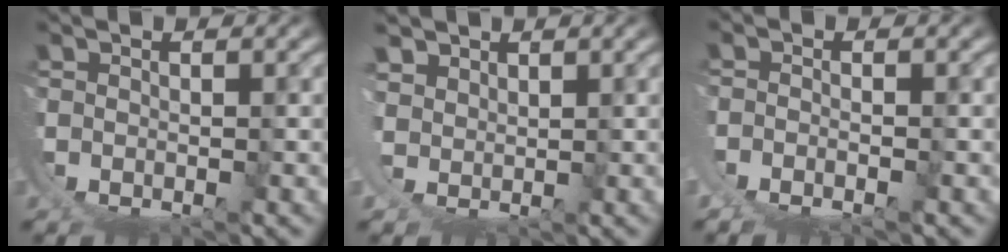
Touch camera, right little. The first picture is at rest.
{"total": 3.7, "force": [2.3, 2.8, 0.6], "torque": [-0.043, -0.002, 0.035]}
{"total": 2.1, "force": [-1.0, 1.0, 1.5], "torque": [-0.034, -0.007, -0.012]}